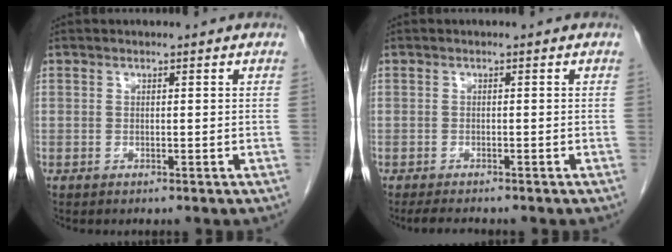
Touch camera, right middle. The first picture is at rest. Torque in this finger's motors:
{"motor_torque": [0.01, -0.01, 0.00, 0.00]}